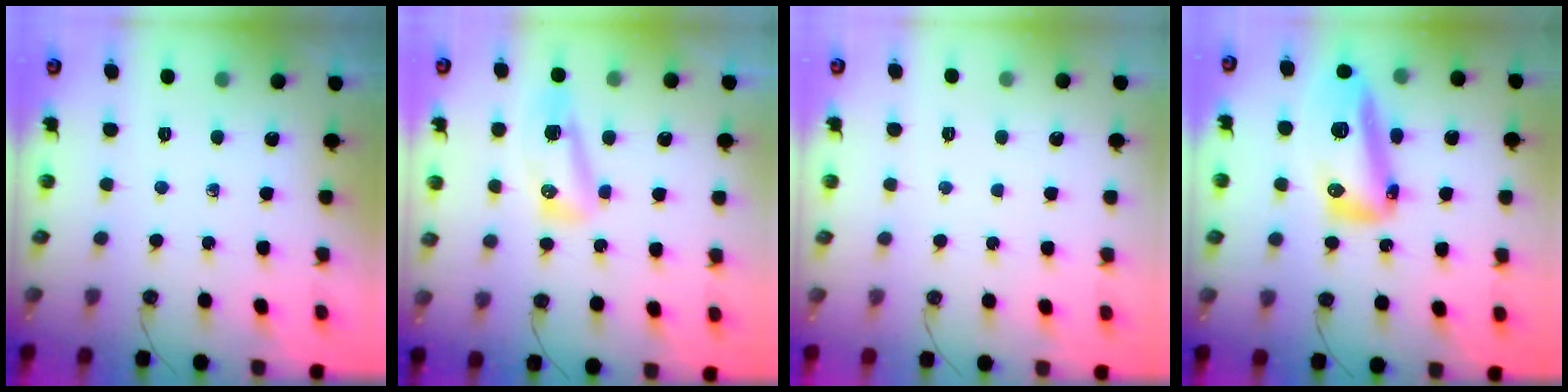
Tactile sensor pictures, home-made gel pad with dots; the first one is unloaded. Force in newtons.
{"total": 12.0, "press": 9.9, "slide": 6.8}
{"total": 1.3, "press": 1.3, "slide": 0.1}
{"total": 23.9, "press": 19.7, "slide": 13.5}